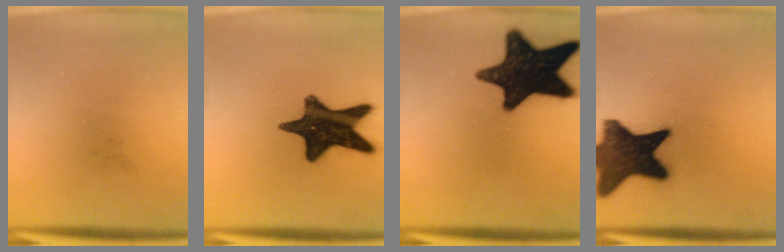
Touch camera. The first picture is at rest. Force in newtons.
{"total": 17.1}
{"total": 18.4}
{"total": 17.5}